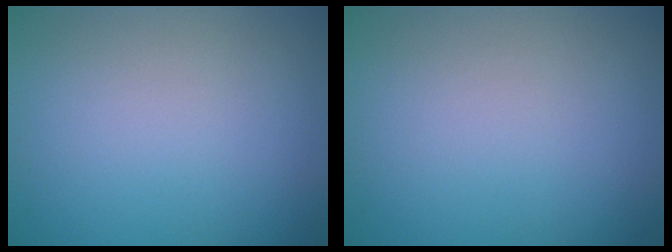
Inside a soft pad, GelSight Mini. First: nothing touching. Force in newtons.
{"total": 0.0}